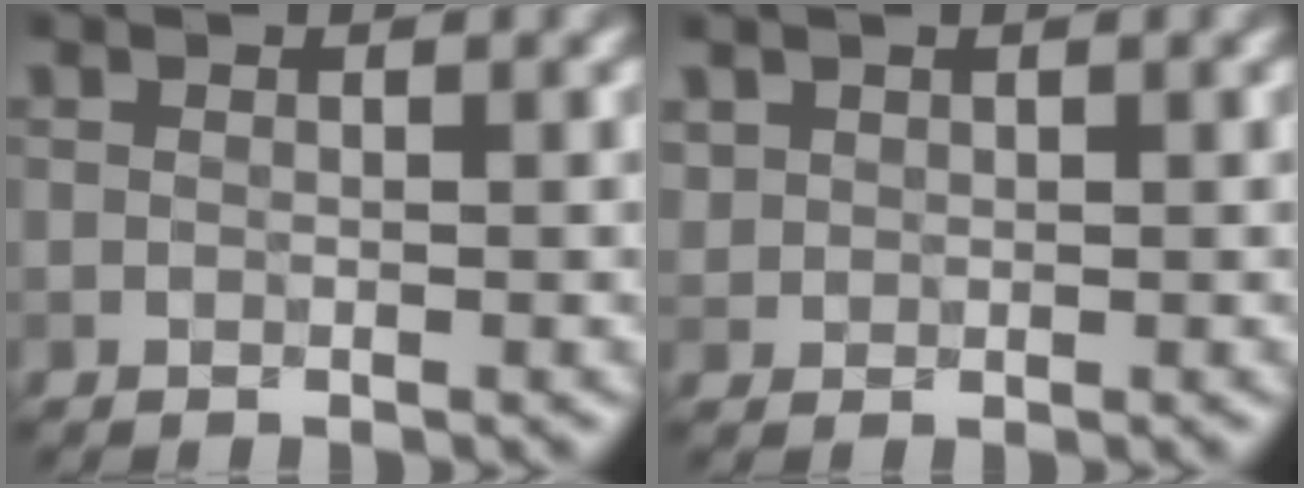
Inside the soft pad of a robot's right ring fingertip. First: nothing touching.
{"total": 0.9, "force": [0.4, 0.7, -0.3], "torque": [0.012, 0.001, 0.006]}